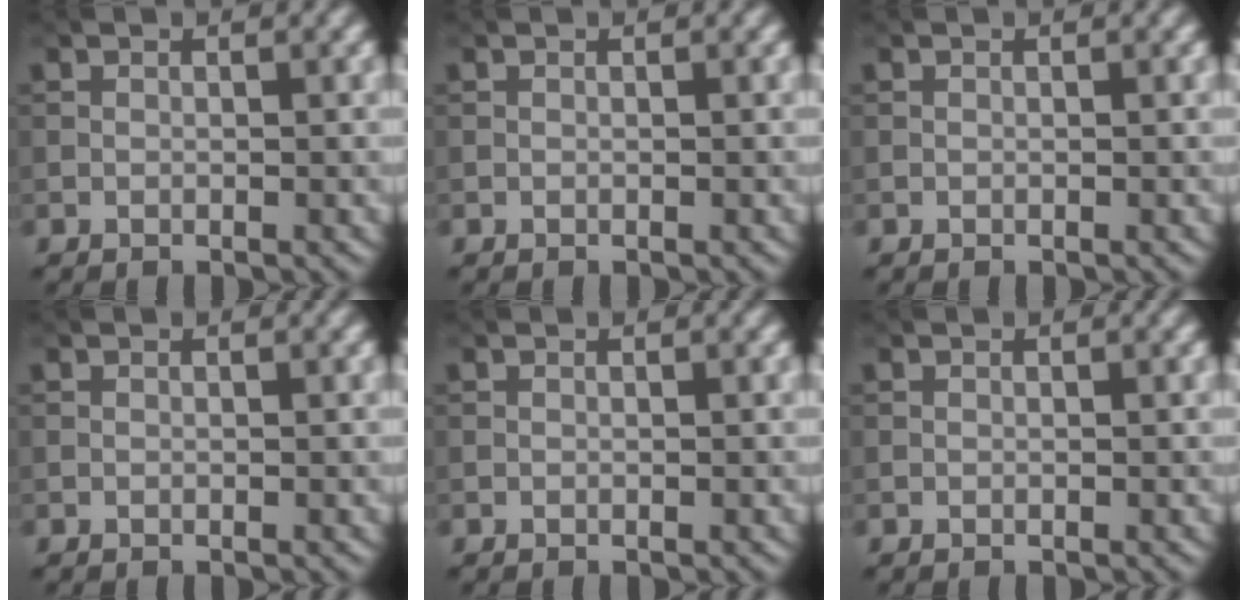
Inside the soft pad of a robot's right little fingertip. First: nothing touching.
{"total": 0.0}
{"total": 0.0}
{"total": 0.0}
{"total": 0.0}
{"total": 0.0}